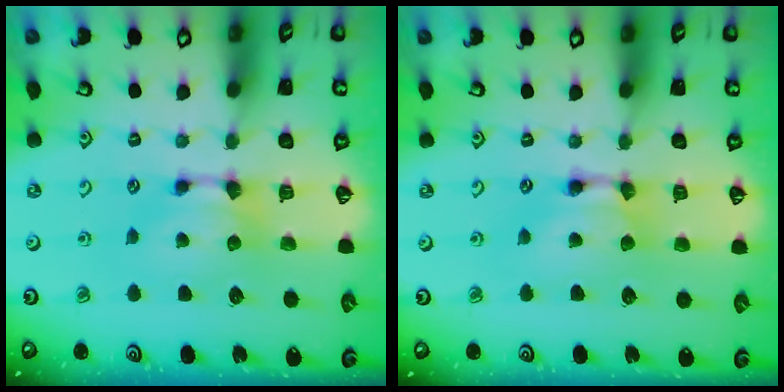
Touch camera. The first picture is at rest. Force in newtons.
{"total": 1.9, "press": 1.9, "slide": 0.2}